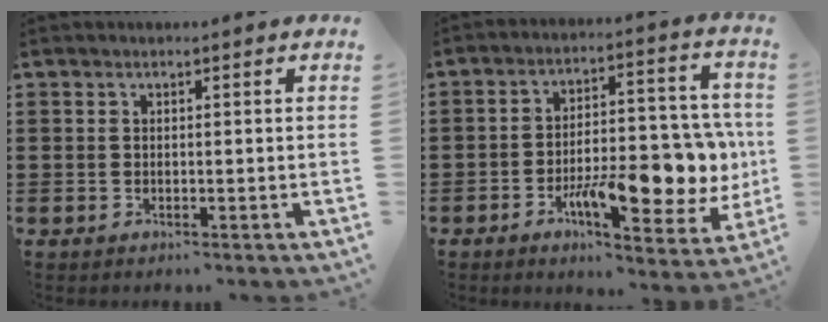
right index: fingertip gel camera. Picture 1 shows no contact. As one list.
[{"total": 13.3, "force": [-3.5, 5.4, 11.6], "torque": [-0.166, -0.006, -0.054]}]